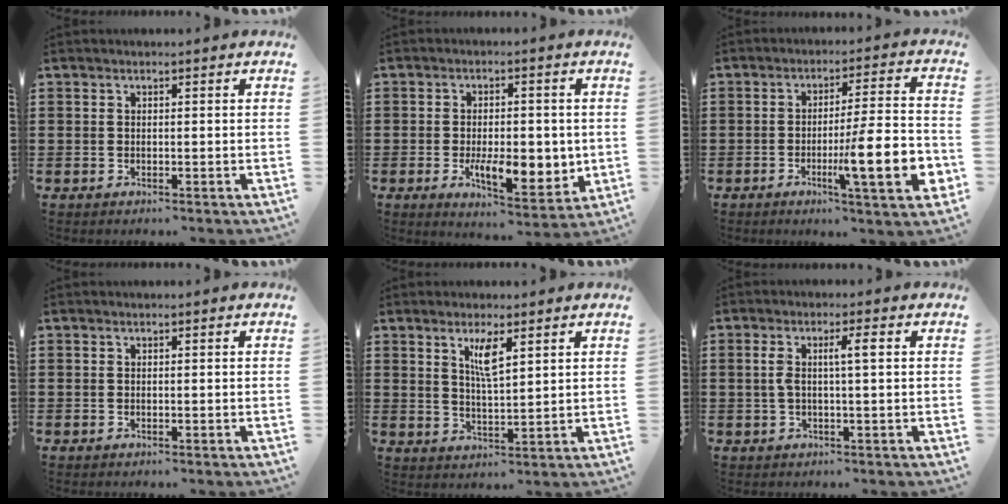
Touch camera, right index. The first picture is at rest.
{"total": 8.4, "force": [-1.3, 4.1, 7.2], "torque": [-0.104, -0.004, -0.020]}
{"total": 12.4, "force": [-3.8, 2.0, 11.6], "torque": [-0.179, -0.007, -0.066]}
{"total": 0.0}
{"total": 4.4, "force": [2.3, 0.9, 3.6], "torque": [-0.069, 0.001, 0.036]}
{"total": 3.9, "force": [0.5, 0.4, 3.8], "torque": [-0.079, -0.001, 0.002]}